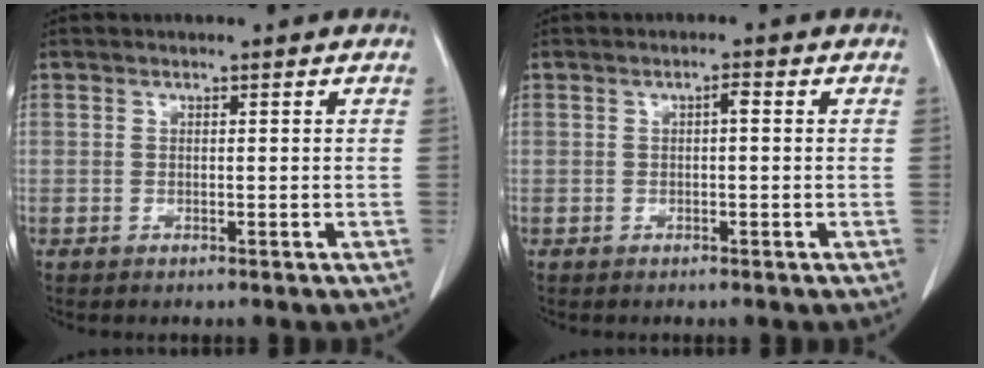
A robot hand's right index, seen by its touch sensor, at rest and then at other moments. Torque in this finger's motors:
{"motor_torque": [0.28, -0.04, 0.00, 0.03]}